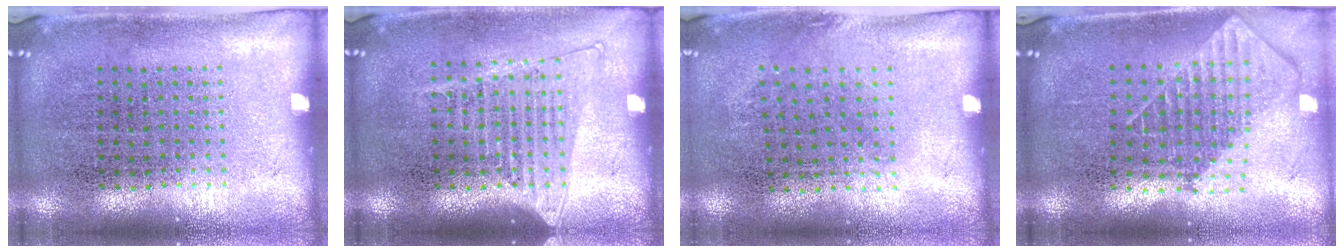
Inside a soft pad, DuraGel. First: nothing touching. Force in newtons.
{"total": 1.3, "press": 1.2, "slide": 0.6}
{"total": 0.9, "press": 0.7, "slide": 0.6}
{"total": 2.0, "press": 1.5, "slide": 1.3}